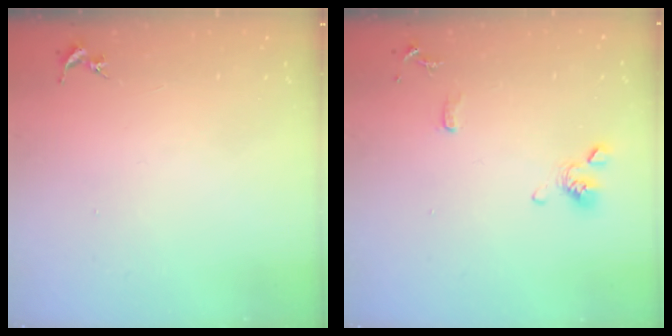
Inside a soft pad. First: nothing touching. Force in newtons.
{"total": 10.8, "press": 10.6, "slide": 2.0}